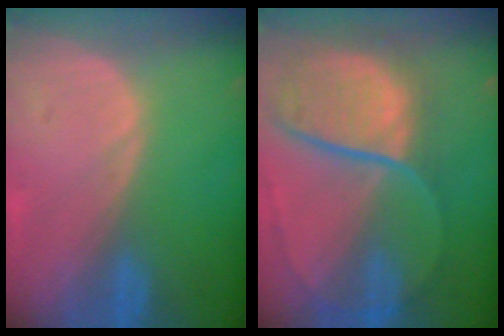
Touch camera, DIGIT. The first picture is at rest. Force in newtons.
{"total": 11.4, "press": 9.4, "slide": 6.4}